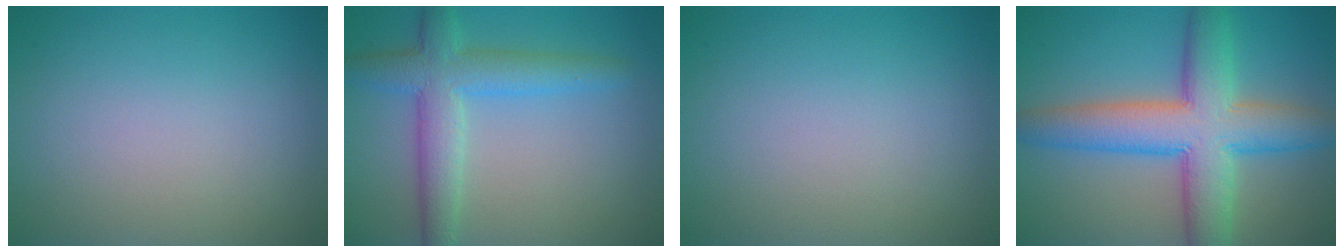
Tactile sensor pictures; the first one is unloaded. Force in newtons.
{"total": 5.3, "press": 5.3, "slide": 0.1}
{"total": 0.0}
{"total": 9.5, "press": 9.5, "slide": 0.2}